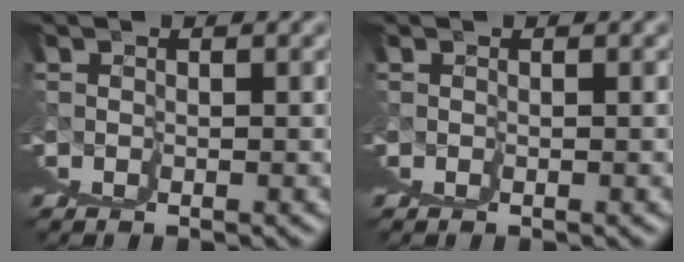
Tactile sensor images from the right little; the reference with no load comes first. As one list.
[{"total": 0.0}]